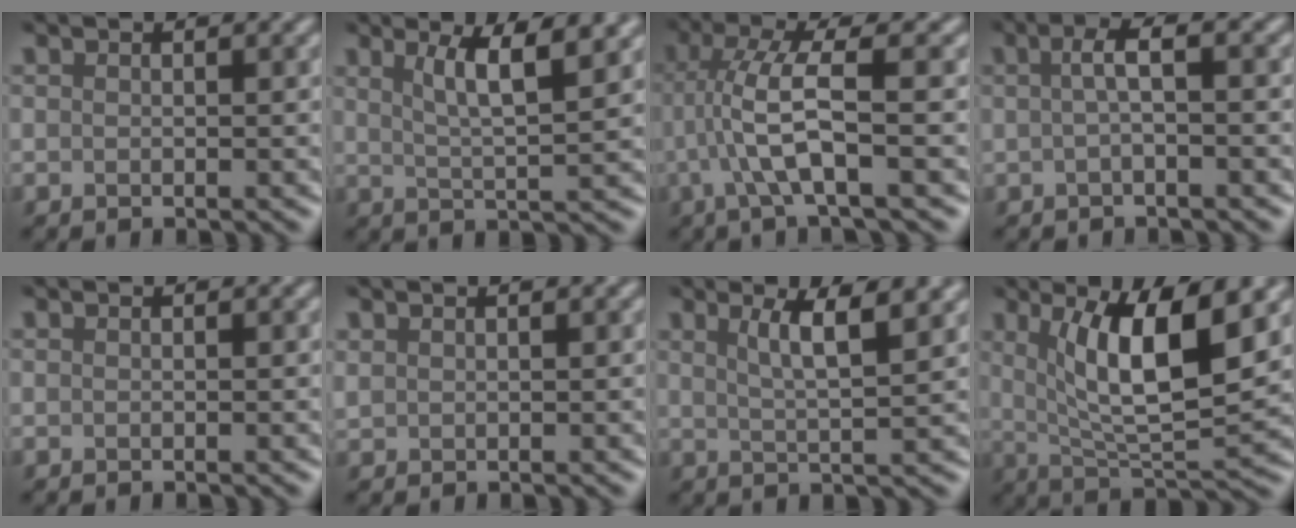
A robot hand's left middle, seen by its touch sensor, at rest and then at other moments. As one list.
[{"total": 4.6, "force": [2.4, 0.9, 3.9], "torque": [-0.063, -0.003, 0.040]}, {"total": 5.0, "force": [-0.6, 0.4, 4.9], "torque": [-0.108, 0.015, -0.013]}, {"total": 2.3, "force": [0.2, 0.5, 2.3], "torque": [-0.044, 0.008, 0.001]}, {"total": 0.0}, {"total": 0.9, "force": [0.8, 0.4, 0.2], "torque": [-0.008, 0.000, 0.019]}, {"total": 4.1, "force": [2.1, 0.9, 3.4], "torque": [-0.051, -0.001, 0.036]}, {"total": 8.6, "force": [2.7, 2.3, 7.8], "torque": [-0.132, -0.014, 0.052]}]